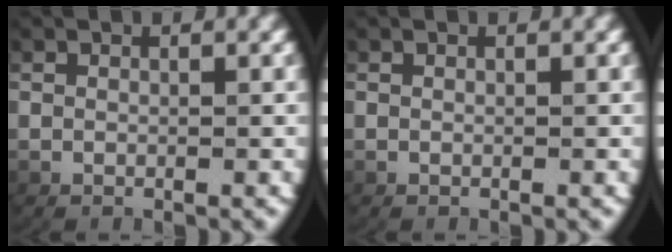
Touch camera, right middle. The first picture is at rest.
{"total": 0.0}